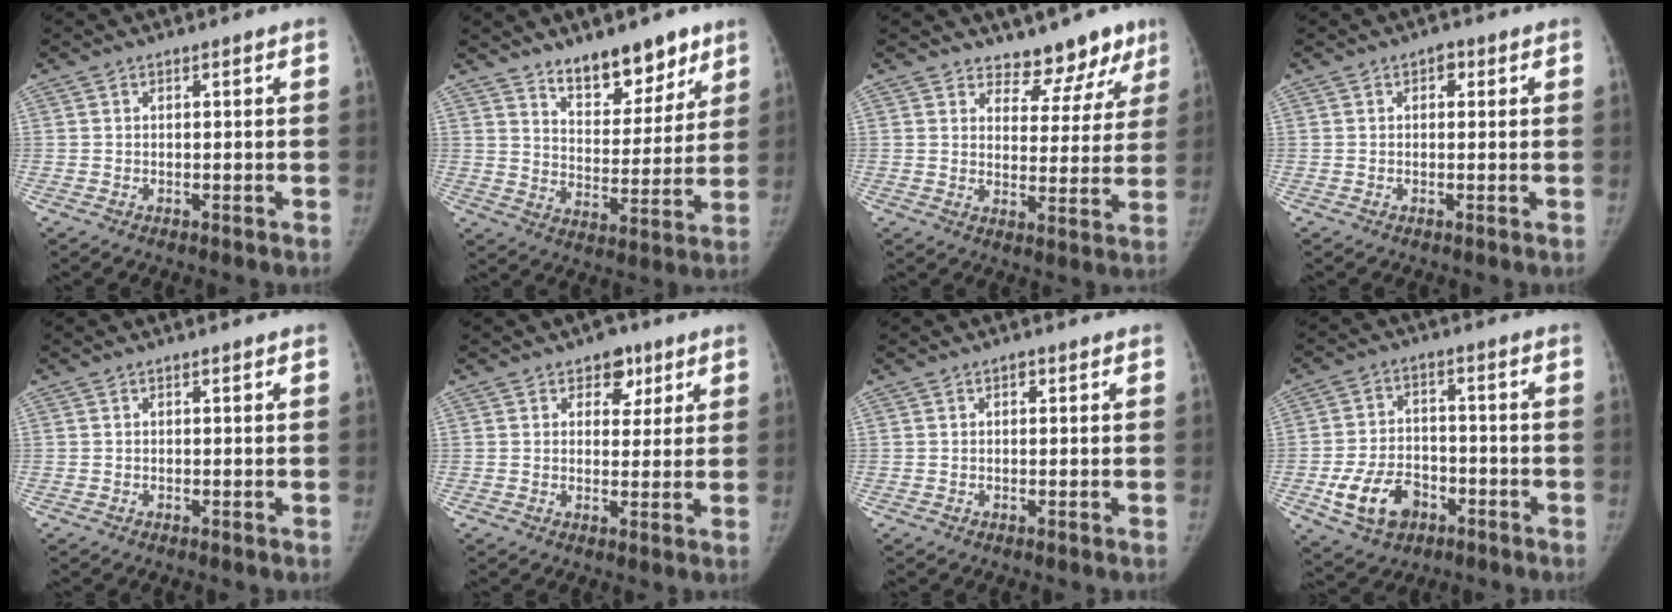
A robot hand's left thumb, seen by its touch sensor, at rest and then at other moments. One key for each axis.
{"total": 12.8, "fx": 9.3, "fy": 6.0, "fz": 6.6, "tx": -0.051, "ty": -0.066, "tz": 0.151}
{"total": 9.3, "fx": 7.6, "fy": 4.8, "fz": 2.5, "tx": 0.017, "ty": -0.053, "tz": 0.092}
{"total": 1.6, "fx": 0.5, "fy": 1.2, "fz": 1.0, "tx": 0.001, "ty": 0.003, "tz": 0.001}
{"total": 0.0}
{"total": 5.1, "fx": 2.8, "fy": 3.6, "fz": 2.2, "tx": 0.007, "ty": -0.010, "tz": 0.035}
{"total": 0.7, "fx": 0.2, "fy": 0.5, "fz": 0.4, "tx": 0.000, "ty": 0.002, "tz": 0.001}
{"total": 10.7, "fx": -4.5, "fy": 7.5, "fz": 6.0, "tx": -0.093, "ty": 0.025, "tz": -0.072}